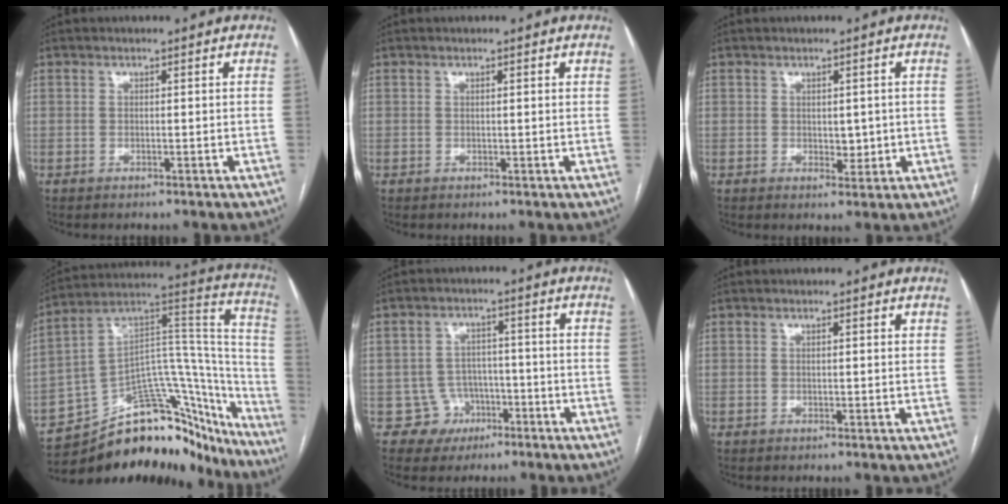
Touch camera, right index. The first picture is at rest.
{"total": 0.6, "force": [0.3, 0.1, 0.5], "torque": [-0.010, 0.004, 0.002]}
{"total": 2.5, "force": [0.0, 1.5, 1.9], "torque": [-0.024, -0.003, 0.007]}
{"total": 29.0, "force": [-24.0, 10.9, 12.0], "torque": [-0.117, 0.063, -0.349]}
{"total": 5.3, "force": [-2.3, 4.8, -0.5], "torque": [0.020, 0.017, -0.034]}
{"total": 0.8, "force": [0.5, 0.2, 0.6], "torque": [-0.011, 0.004, 0.003]}